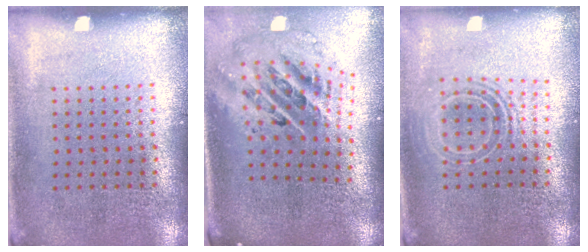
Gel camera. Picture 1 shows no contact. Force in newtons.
{"total": 2.7, "press": 1.8, "slide": 2.0}
{"total": 1.8, "press": 1.3, "slide": 1.1}